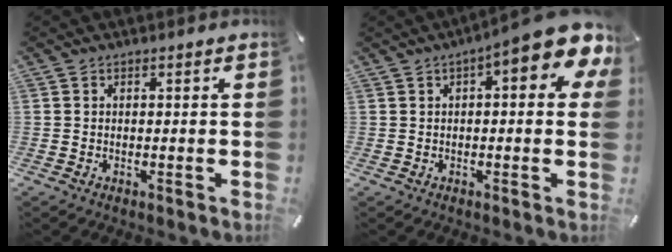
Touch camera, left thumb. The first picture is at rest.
{"total": 11.1, "force": [5.0, 3.0, 9.4], "torque": [-0.124, -0.037, 0.081]}